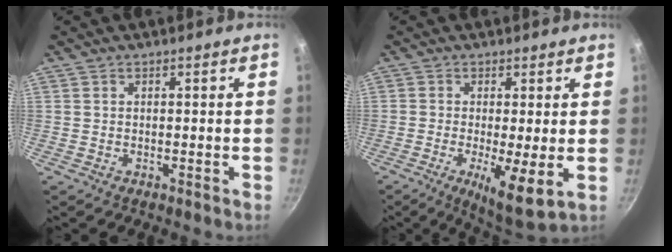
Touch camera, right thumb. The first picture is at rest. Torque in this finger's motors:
{"motor_torque": [-0.41, 0.19, -0.10, -0.04, 0.08]}